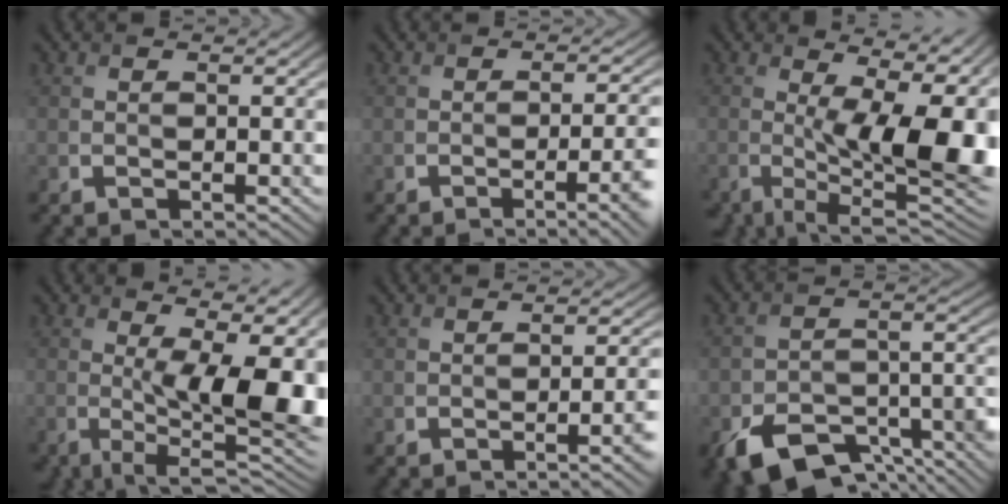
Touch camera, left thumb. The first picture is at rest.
{"total": 5.7, "force": [-1.9, 1.6, 5.1], "torque": [-0.065, -0.003, -0.025]}
{"total": 13.8, "force": [0.1, 4.5, 13.0], "torque": [-0.172, 0.003, 0.007]}
{"total": 12.6, "force": [0.6, 4.1, 11.9], "torque": [-0.165, 0.003, 0.013]}
{"total": 4.1, "force": [-1.5, 1.1, 3.6], "torque": [-0.038, 0.005, -0.025]}
{"total": 12.5, "force": [-7.9, 6.3, 7.3], "torque": [-0.127, -0.029, -0.129]}